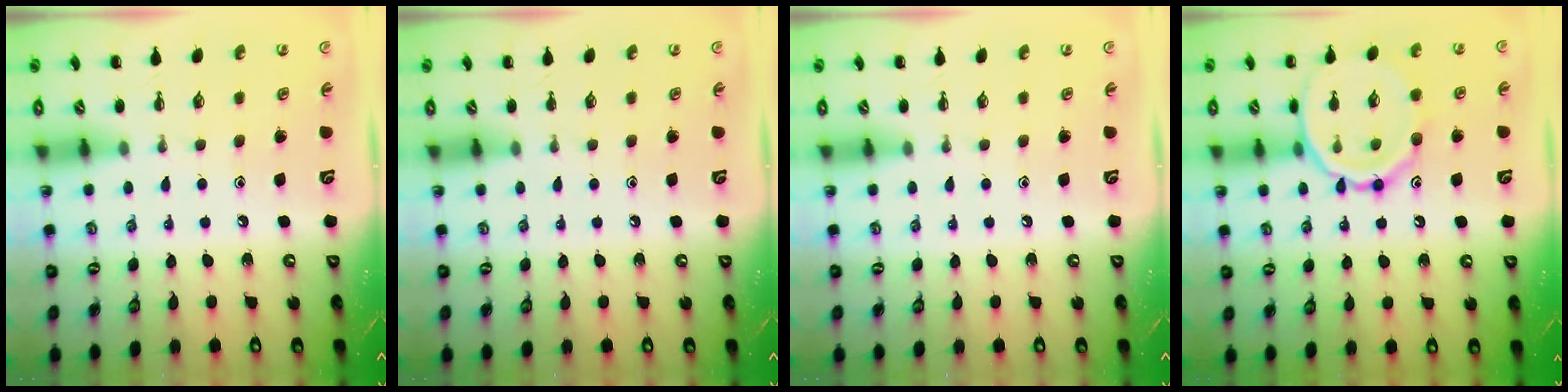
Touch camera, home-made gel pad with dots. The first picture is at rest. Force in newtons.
{"total": 0.0}
{"total": 0.0}
{"total": 14.0, "press": 14.0, "slide": 0.6}